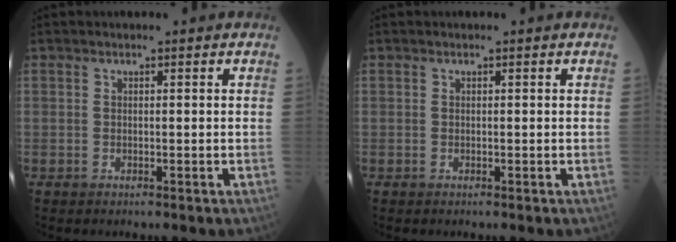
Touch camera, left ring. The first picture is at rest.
{"total": 0.0}